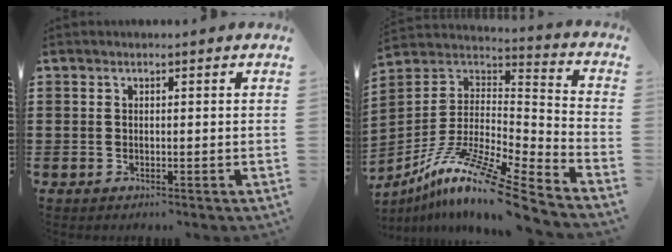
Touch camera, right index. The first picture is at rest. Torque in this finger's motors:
{"motor_torque": [-0.65, 0.72, 0.02, 0.00]}